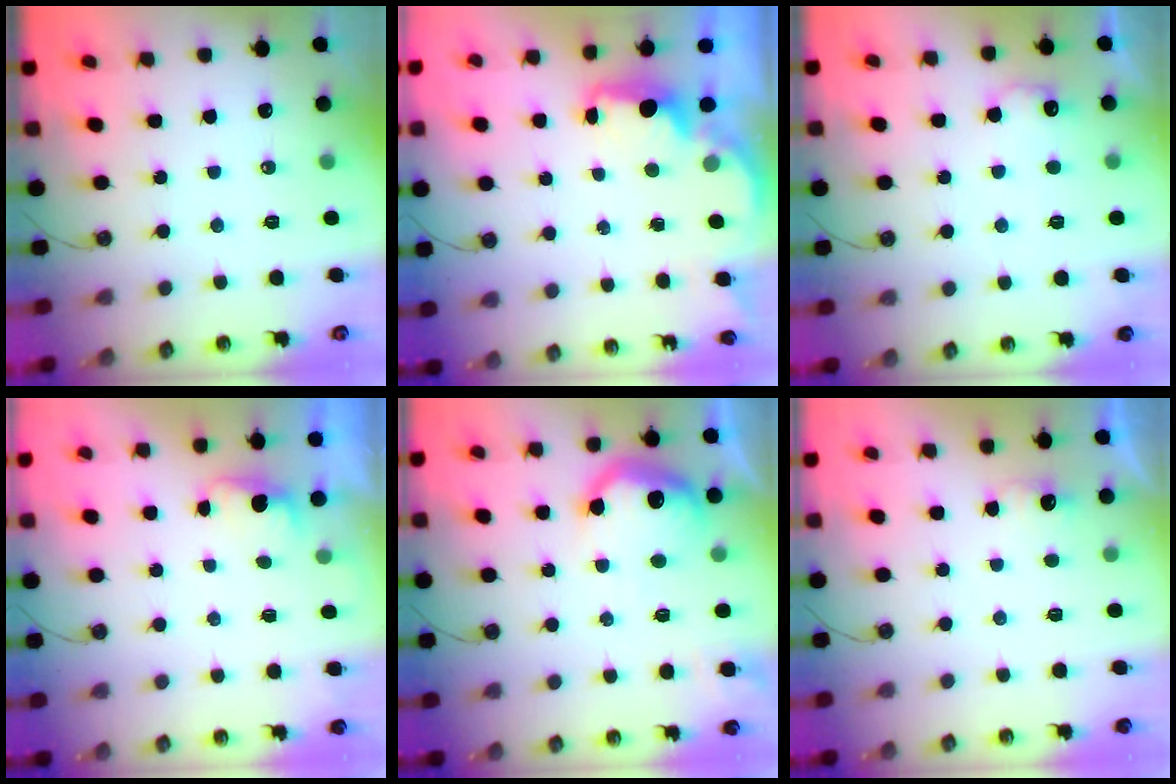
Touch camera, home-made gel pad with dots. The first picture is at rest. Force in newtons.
{"total": 2.5, "press": 2.3, "slide": 0.8}
{"total": 8.1, "press": 8.0, "slide": 0.5}
{"total": 0.7, "press": 0.0, "slide": 0.7}
{"total": 13.8, "press": 13.7, "slide": 0.8}
{"total": 2.6, "press": 2.4, "slide": 0.8}